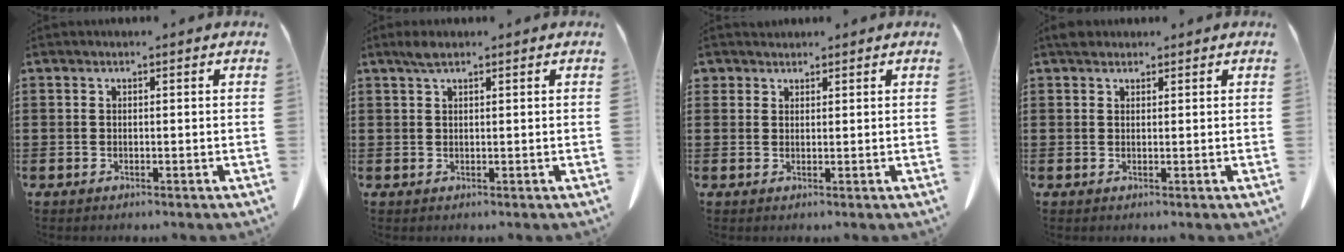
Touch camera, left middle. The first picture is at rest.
{"total": 1.9, "force": [1.2, 0.5, 1.4], "torque": [-0.031, 0.003, 0.020]}
{"total": 1.8, "force": [1.5, 0.9, 0.0], "torque": [-0.005, 0.003, 0.032]}
{"total": 1.8, "force": [1.5, 0.9, 0.5], "torque": [-0.014, 0.005, 0.029]}